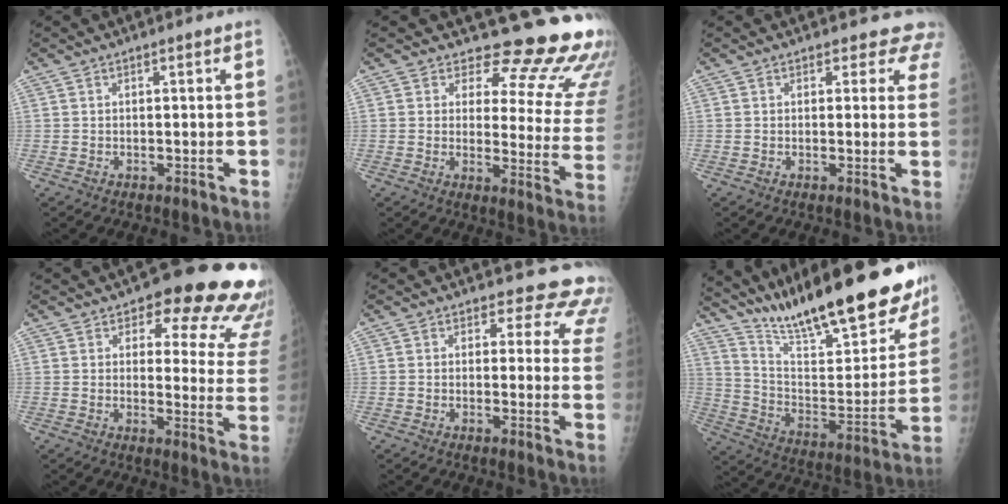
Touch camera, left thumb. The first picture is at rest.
{"total": 19.4, "force": [15.4, 7.7, 8.9], "torque": [-0.062, -0.124, 0.163]}
{"total": 4.9, "force": [4.2, 2.5, 0.0], "torque": [0.045, -0.018, 0.020]}
{"total": 19.7, "force": [14.5, 8.0, 10.6], "torque": [-0.072, -0.078, 0.151]}
{"total": 11.6, "force": [10.0, 5.4, 2.2], "torque": [0.029, -0.057, 0.077]}
{"total": 29.6, "force": [23.2, 6.9, 17.0], "torque": [-0.236, -0.104, 0.349]}